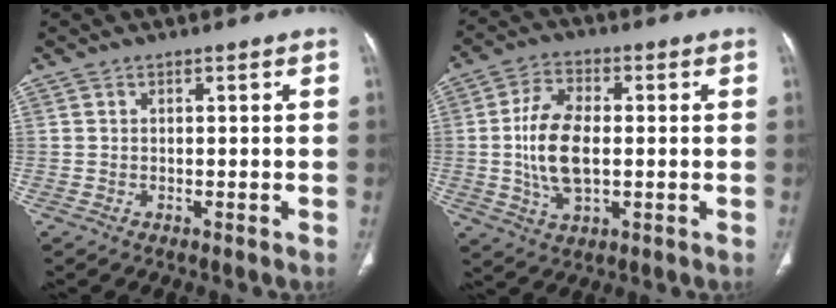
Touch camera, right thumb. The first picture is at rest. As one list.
[{"total": 11.4, "force": [-0.3, 6.2, 9.5], "torque": [-0.182, 0.004, -0.005]}]